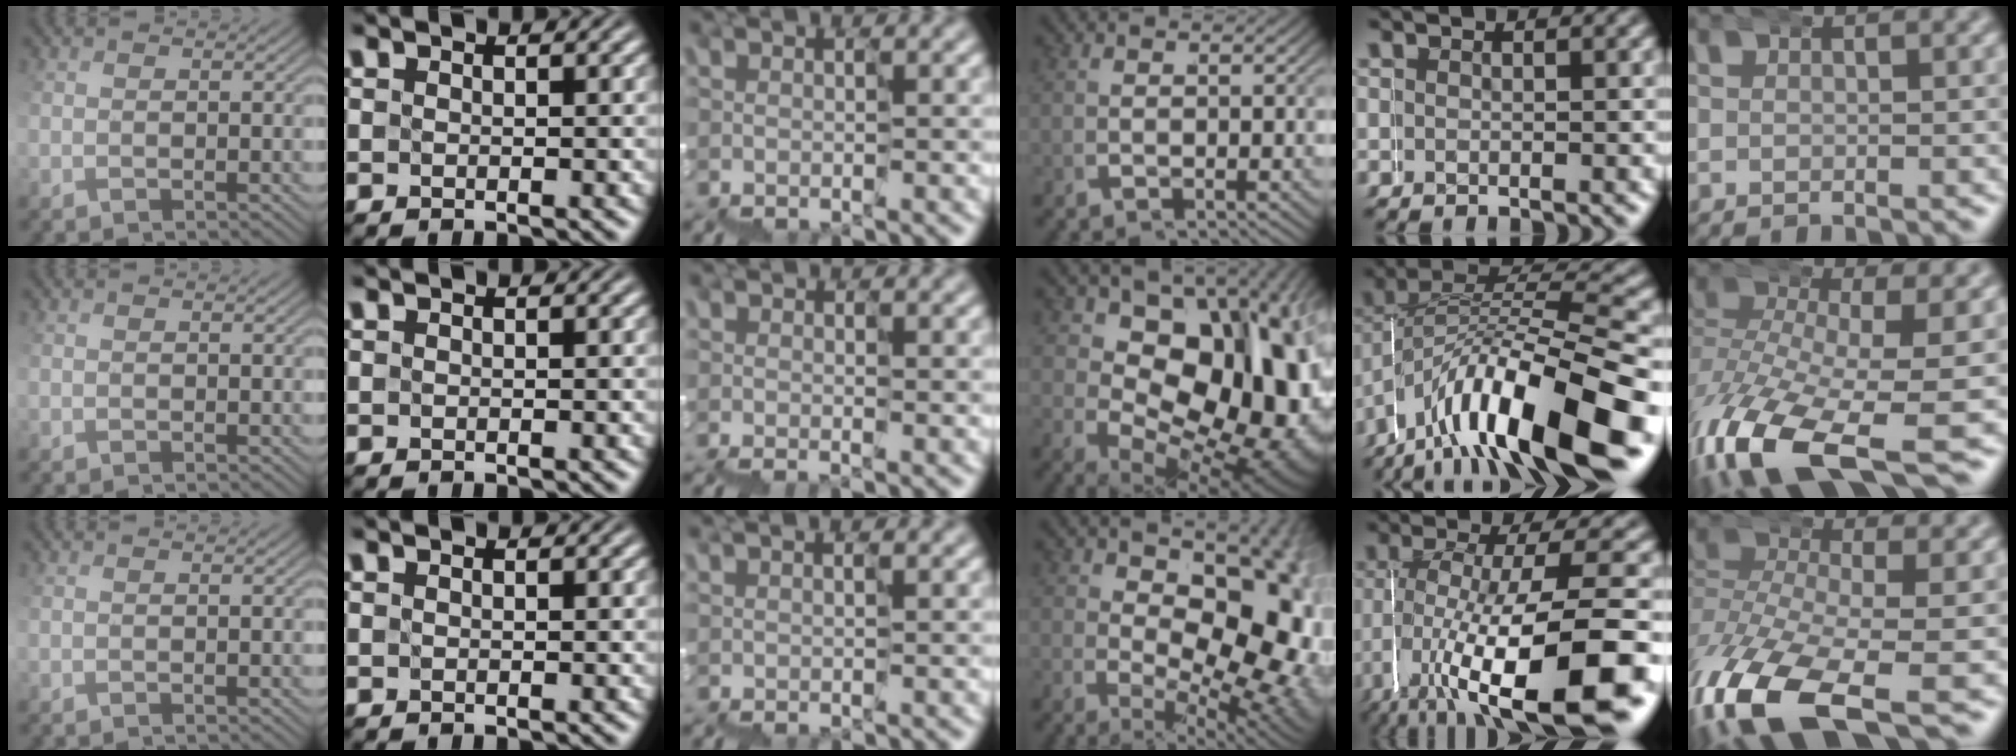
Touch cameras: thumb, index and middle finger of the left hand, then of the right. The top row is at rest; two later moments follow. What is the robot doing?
{"motion": "wrap", "object": "duck tape"}